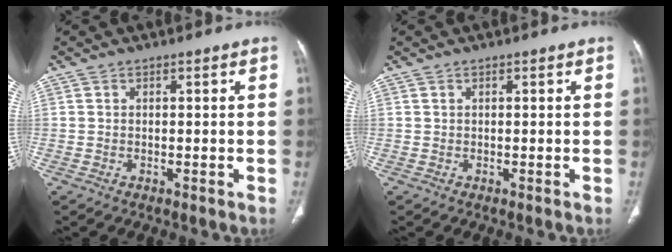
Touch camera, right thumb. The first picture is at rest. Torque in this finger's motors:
{"motor_torque": [0.00, 0.00, 0.00, 0.04, 0.01]}